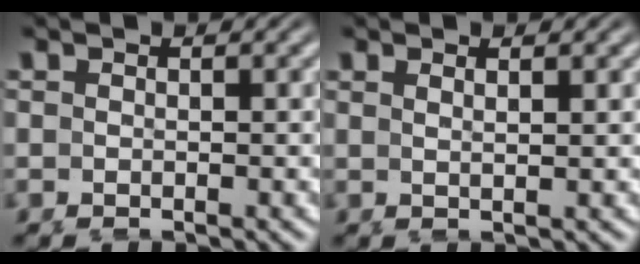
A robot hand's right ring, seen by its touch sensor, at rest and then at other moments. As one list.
[{"total": 1.0, "force": [0.6, -0.5, 0.6], "torque": [-0.011, -0.006, 0.014]}]